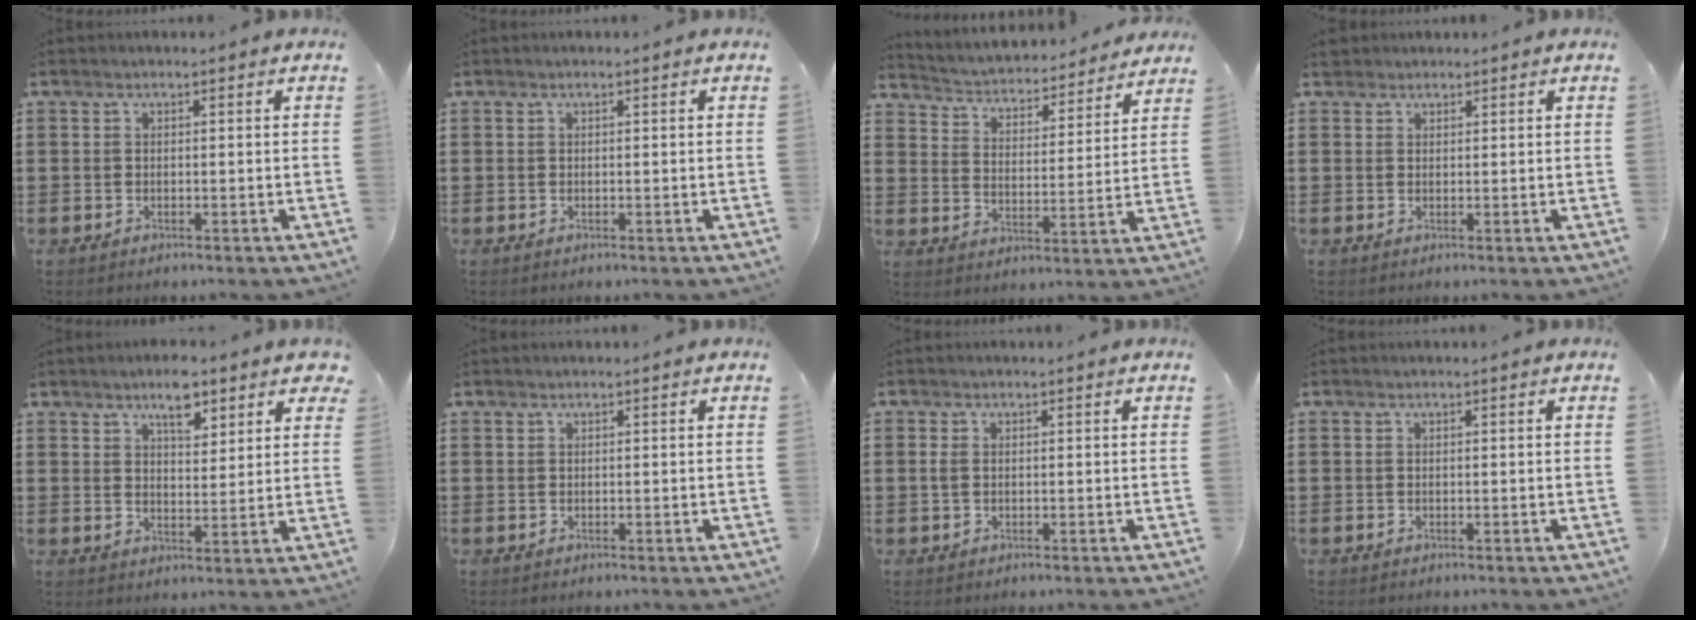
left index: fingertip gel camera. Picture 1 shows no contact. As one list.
[{"total": 0.0}, {"total": 3.1, "force": [3.1, 0.3, 0.0], "torque": [-0.024, -0.033, 0.043]}, {"total": 1.8, "force": [1.6, 0.9, 0.2], "torque": [-0.009, 0.005, 0.032]}, {"total": 6.5, "force": [5.0, 2.3, 3.5], "torque": [-0.047, -0.012, 0.083]}, {"total": 0.0}, {"total": 1.3, "force": [0.0, 0.9, 1.0], "torque": [-0.030, 0.003, -0.003]}, {"total": 0.0}]